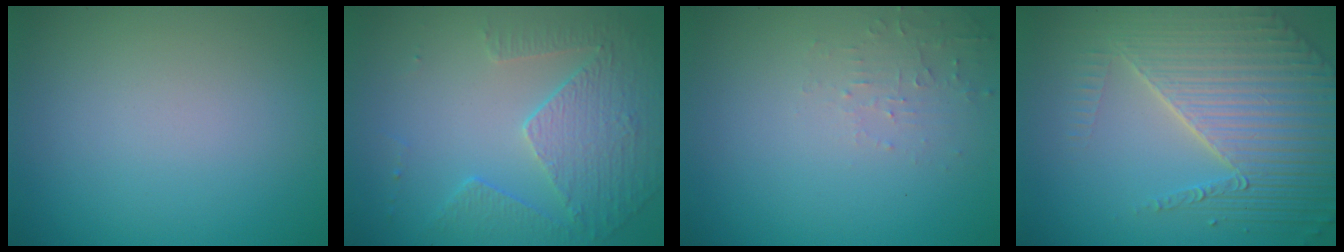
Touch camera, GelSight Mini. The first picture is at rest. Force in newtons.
{"total": 5.3, "press": 3.8, "slide": 3.7}
{"total": 1.5, "press": 1.5, "slide": 0.3}
{"total": 7.4, "press": 5.6, "slide": 4.8}